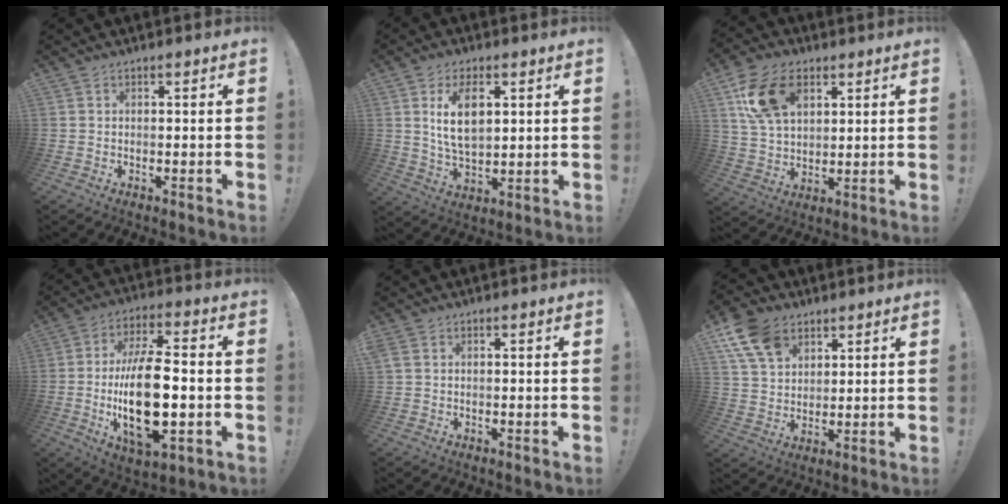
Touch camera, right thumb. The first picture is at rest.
{"total": 10.2, "force": [3.0, 5.3, 8.2], "torque": [-0.150, -0.002, 0.053]}
{"total": 15.5, "force": [6.6, 10.2, 9.6], "torque": [-0.182, -0.007, 0.129]}
{"total": 20.5, "force": [-3.0, 8.9, 18.2], "torque": [-0.338, -0.005, -0.049]}
{"total": 1.5, "force": [0.6, 1.0, 0.9], "torque": [-0.026, 0.007, 0.014]}
{"total": 12.7, "force": [6.9, 8.5, 6.4], "torque": [-0.125, -0.026, 0.137]}